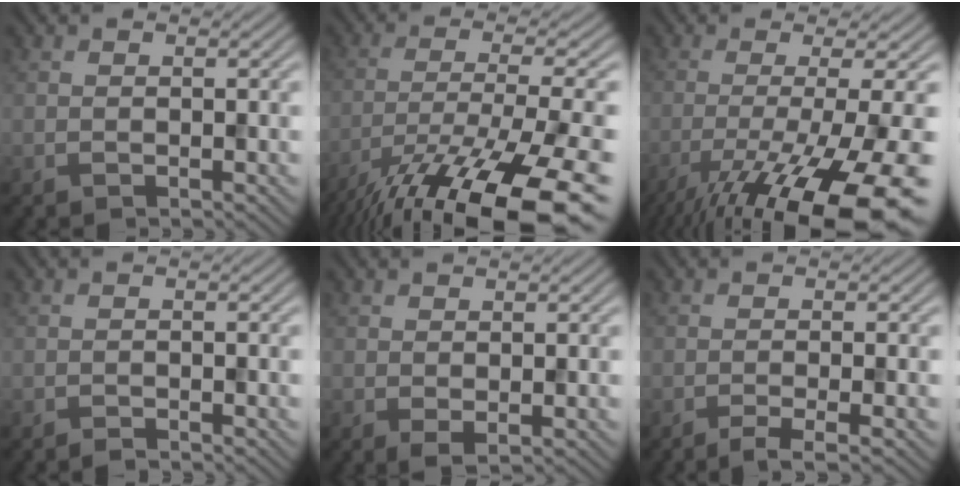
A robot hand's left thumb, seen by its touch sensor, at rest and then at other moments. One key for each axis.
{"total": 18.2, "fx": -12.8, "fy": 4.1, "fz": 12.2, "tx": -0.215, "ty": -0.043, "tz": -0.206}
{"total": 16.9, "fx": -8.7, "fy": 3.8, "fz": 14.0, "tx": -0.205, "ty": -0.015, "tz": -0.137}
{"total": 0.6, "fx": -0.6, "fy": 0.0, "fz": 0.2, "tx": -0.002, "ty": 0.002, "tz": -0.013}
{"total": 1.1, "fx": 0.2, "fy": 0.5, "fz": 0.9, "tx": -0.020, "ty": -0.003, "tz": 0.006}
{"total": 2.8, "fx": -1.5, "fy": 0.3, "fz": 2.3, "tx": -0.030, "ty": 0.006, "tz": -0.035}